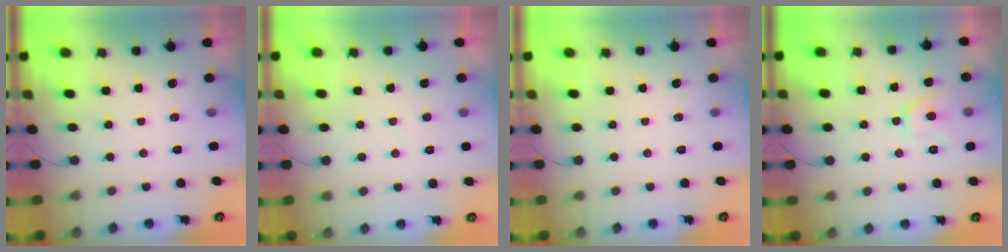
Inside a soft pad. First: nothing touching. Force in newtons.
{"total": 1.6, "press": 1.6, "slide": 0.2}
{"total": 0.0}
{"total": 9.2, "press": 9.2, "slide": 1.2}